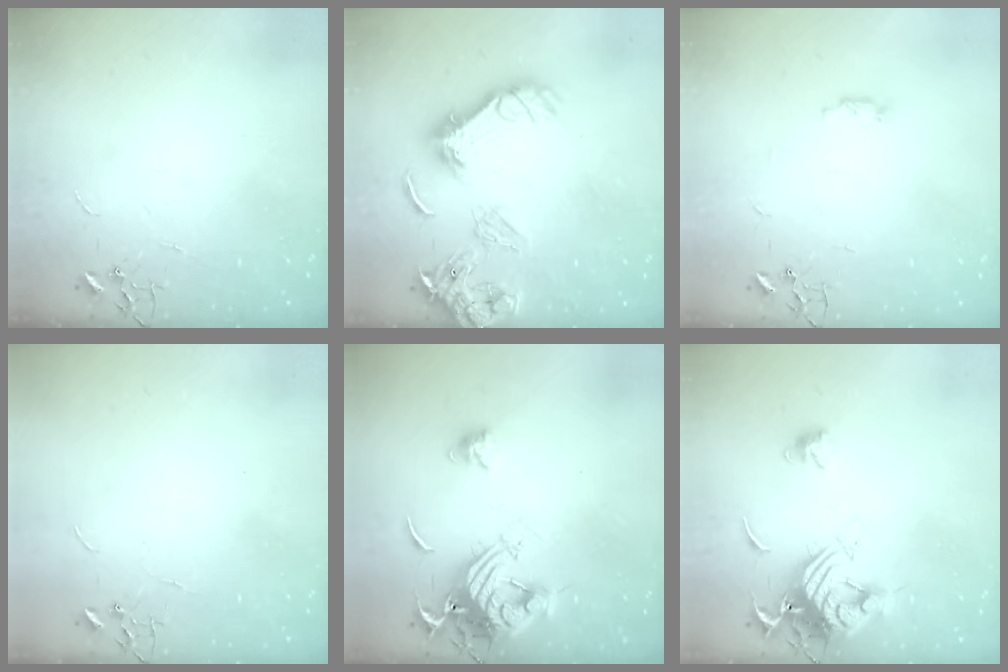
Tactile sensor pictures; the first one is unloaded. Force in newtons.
{"total": 17.1, "press": 17.0, "slide": 2.4}
{"total": 4.2, "press": 4.1, "slide": 0.6}
{"total": 0.0}
{"total": 15.5, "press": 15.4, "slide": 1.8}
{"total": 15.0, "press": 14.9, "slide": 1.6}